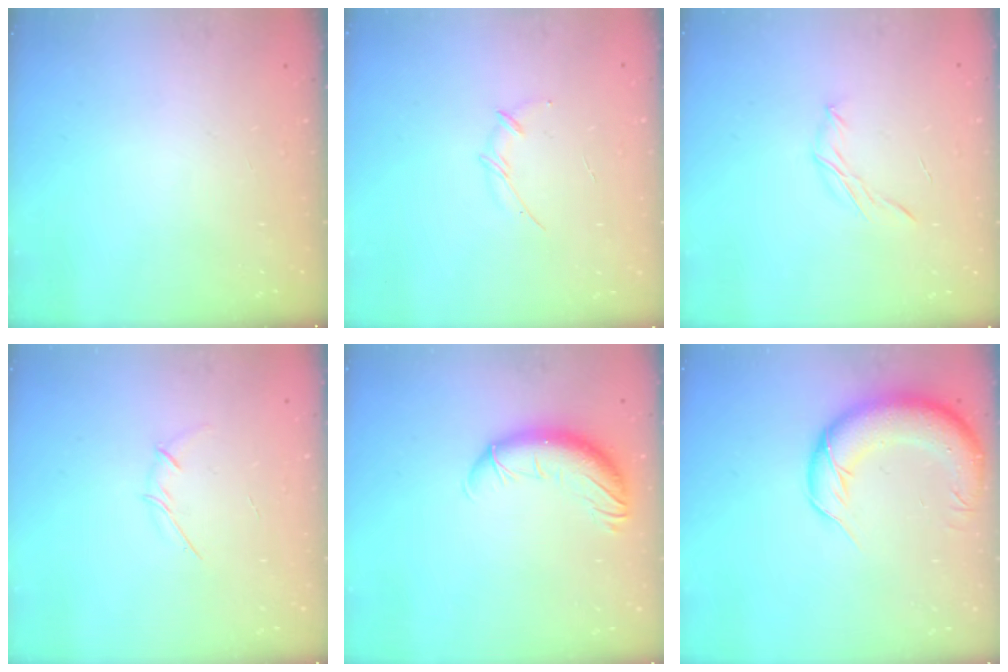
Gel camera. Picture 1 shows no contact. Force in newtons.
{"total": 4.0, "press": 3.9, "slide": 0.9}
{"total": 5.8, "press": 5.7, "slide": 1.2}
{"total": 3.3, "press": 3.1, "slide": 0.9}
{"total": 11.0, "press": 10.8, "slide": 1.9}
{"total": 13.7, "press": 13.3, "slide": 3.1}